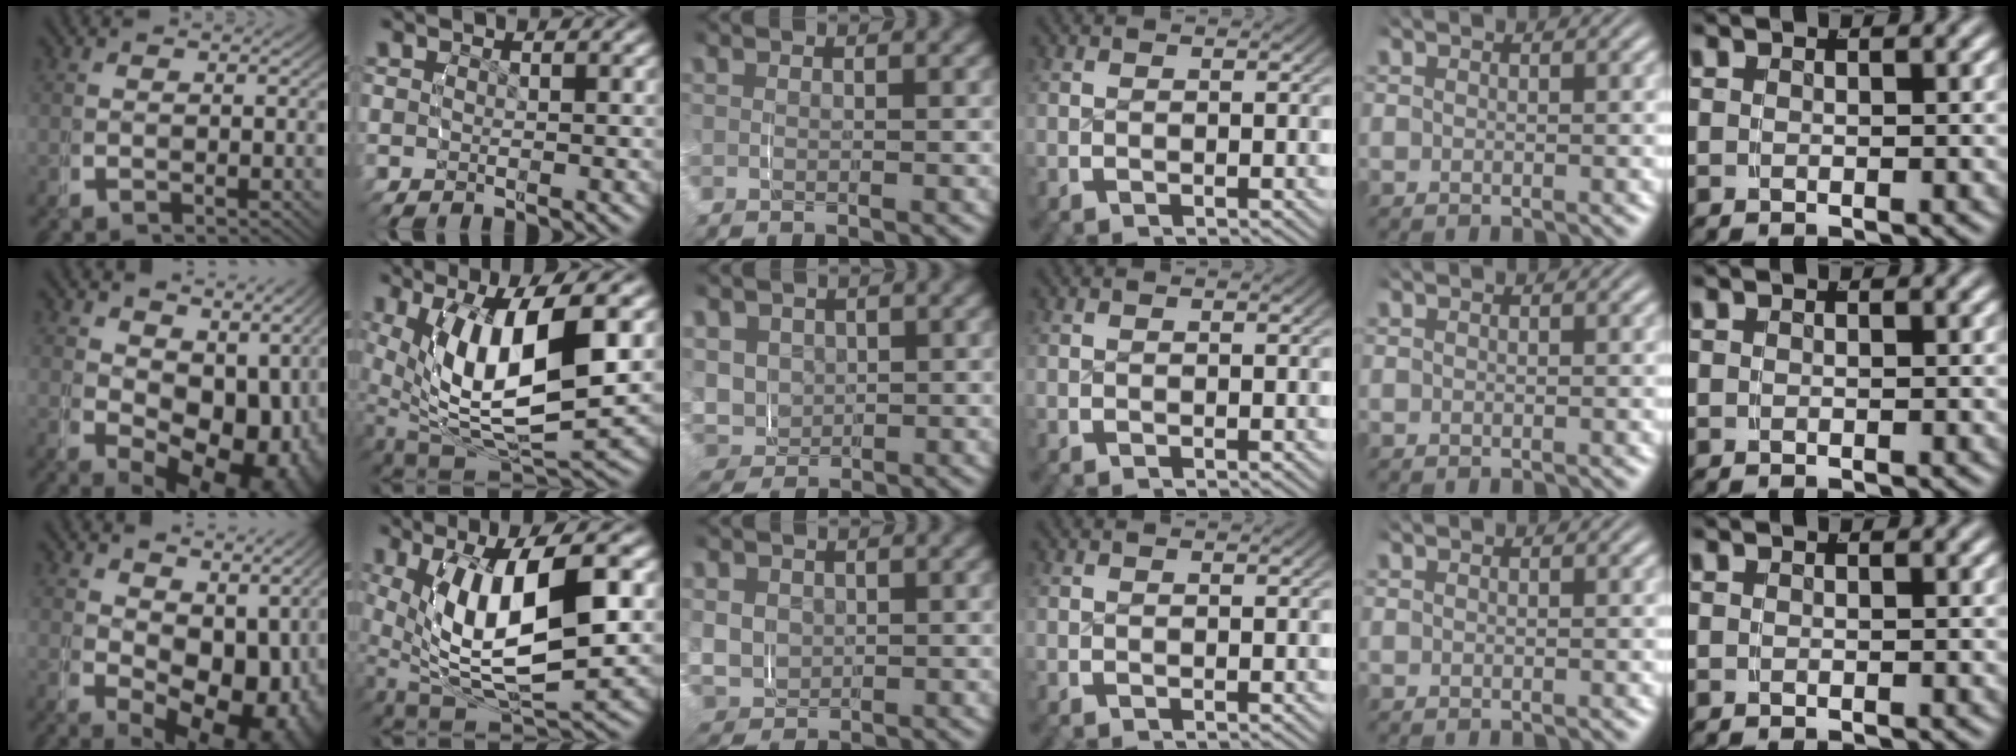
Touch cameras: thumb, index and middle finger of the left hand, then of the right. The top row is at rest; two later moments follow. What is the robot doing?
{"motion": "grasp_and_lifting", "object": "water bottle"}